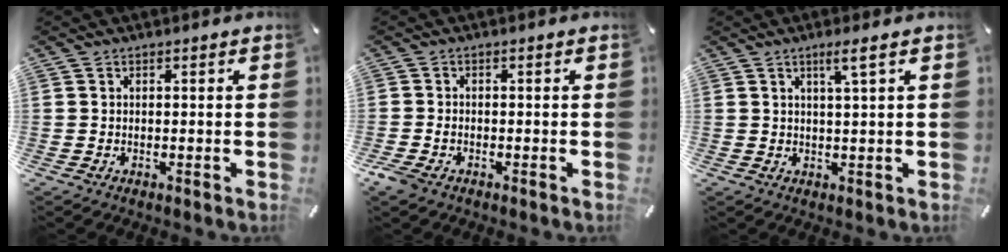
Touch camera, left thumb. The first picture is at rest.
{"total": 2.2, "force": [-1.4, 1.4, 1.0], "torque": [-0.025, 0.001, -0.027]}
{"total": 3.7, "force": [1.9, -0.1, 3.1], "torque": [-0.065, -0.001, 0.031]}